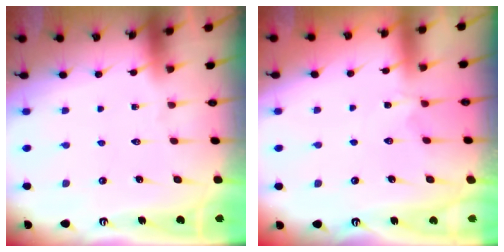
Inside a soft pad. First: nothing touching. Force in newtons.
{"total": 1.5, "press": 1.4, "slide": 0.6}